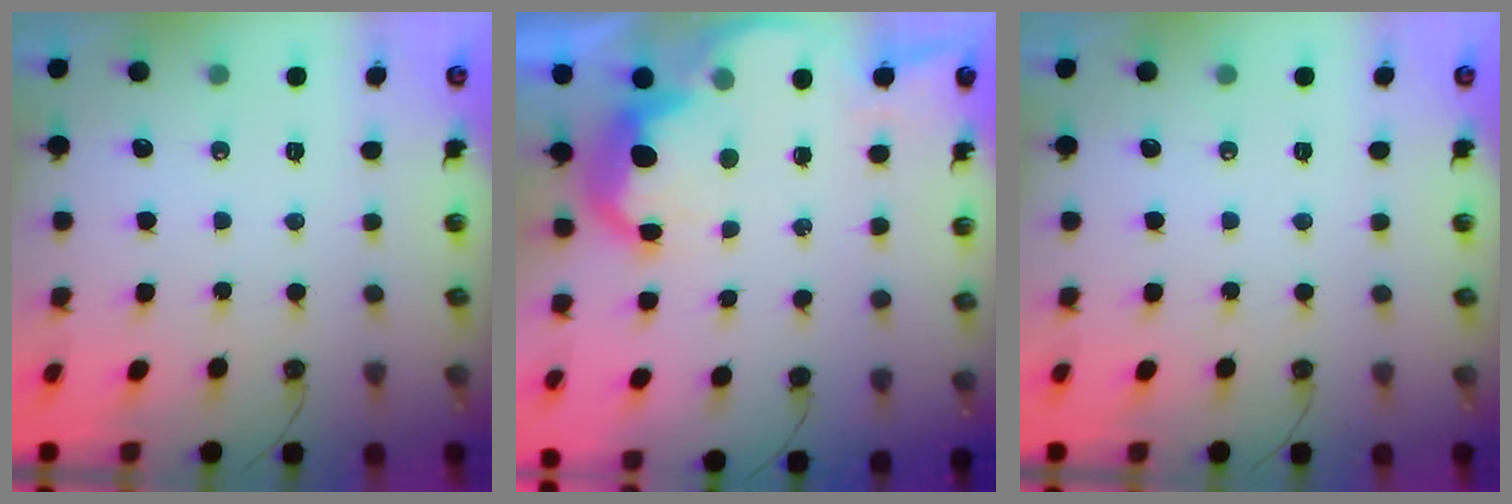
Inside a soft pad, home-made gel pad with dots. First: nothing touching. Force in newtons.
{"total": 9.3, "press": 9.3, "slide": 1.0}
{"total": 0.0}